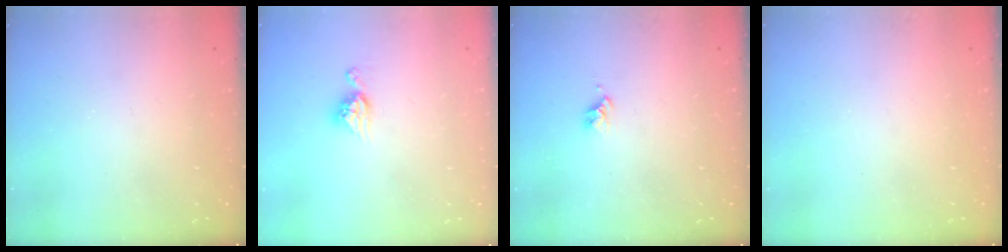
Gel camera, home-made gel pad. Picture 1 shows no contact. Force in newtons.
{"total": 7.7, "press": 7.6, "slide": 0.6}
{"total": 2.7, "press": 2.7, "slide": 0.3}
{"total": 0.0}